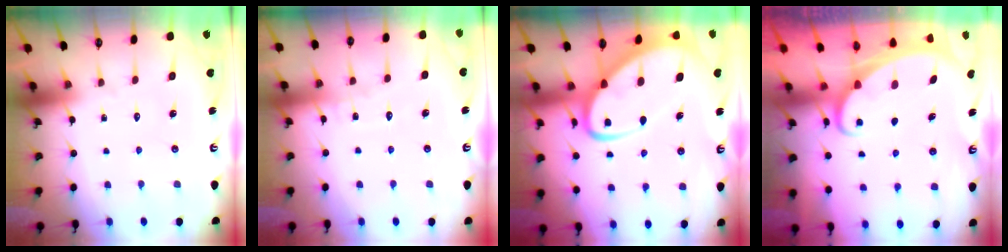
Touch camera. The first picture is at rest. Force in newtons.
{"total": 5.3, "press": 5.3, "slide": 0.5}
{"total": 10.0, "press": 9.9, "slide": 0.9}
{"total": 1.9, "press": 1.9, "slide": 0.3}